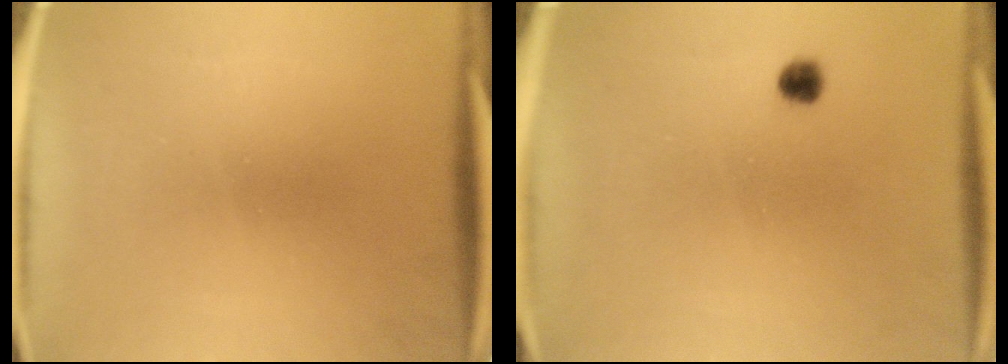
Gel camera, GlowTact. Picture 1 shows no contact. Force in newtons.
{"total": 2.4}